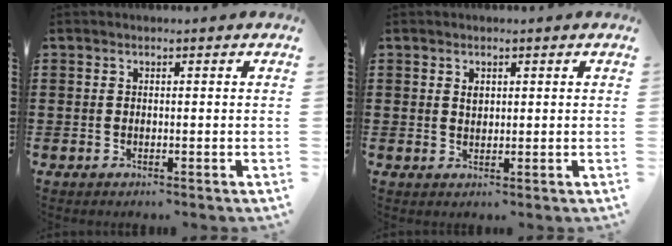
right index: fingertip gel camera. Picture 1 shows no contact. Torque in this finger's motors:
{"motor_torque": [0.01, -0.01, 0.04, 0.03]}